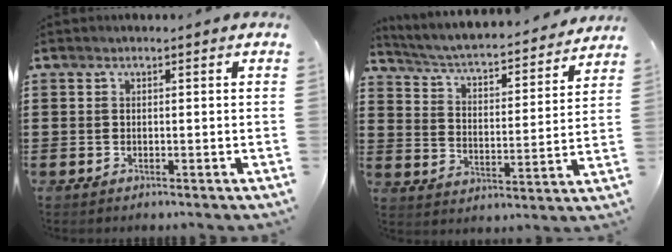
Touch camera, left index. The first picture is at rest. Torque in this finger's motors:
{"motor_torque": [1.07, -1.07, 0.32, 0.07]}